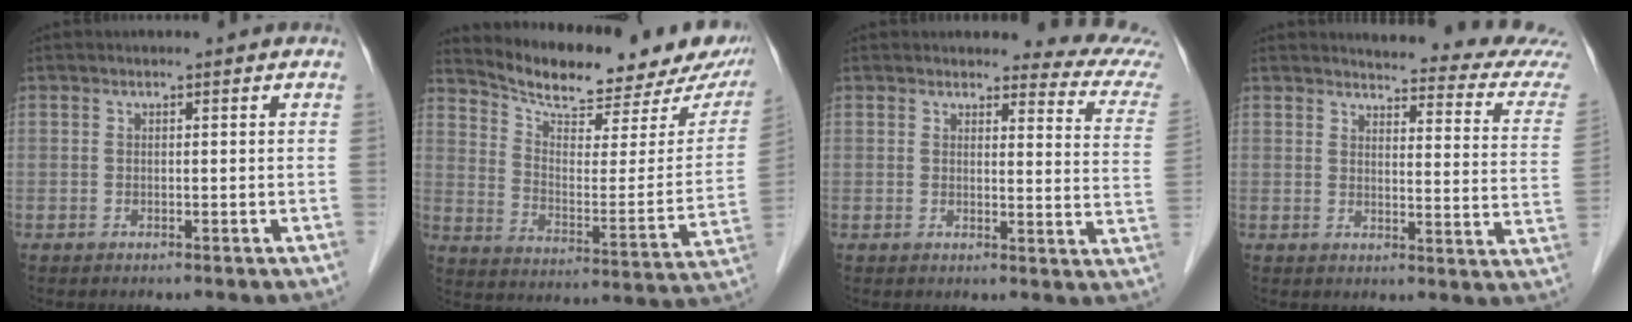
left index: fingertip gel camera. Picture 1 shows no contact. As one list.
[{"total": 19.3, "force": [18.2, 4.1, 5.0], "torque": [-0.069, -0.060, 0.243]}, {"total": 8.3, "force": [8.0, 0.8, 1.9], "torque": [-0.009, -0.065, 0.060]}, {"total": 15.4, "force": [14.9, 0.6, 3.7], "torque": [-0.026, -0.091, 0.139]}]